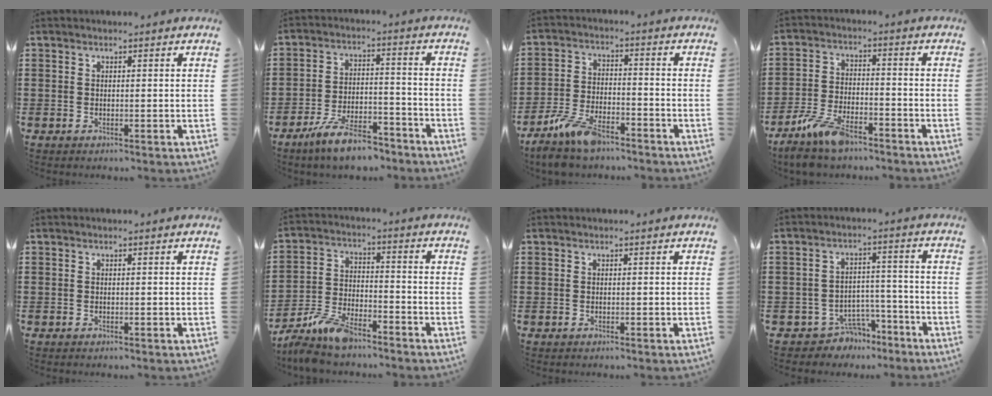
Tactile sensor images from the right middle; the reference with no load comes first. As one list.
[{"total": 8.6, "force": [-7.1, 1.9, 4.5], "torque": [-0.090, 0.010, -0.134]}, {"total": 7.8, "force": [-6.1, 2.5, 4.1], "torque": [-0.087, 0.004, -0.116]}, {"total": 7.5, "force": [-5.8, 2.3, 4.2], "torque": [-0.096, -0.001, -0.111]}, {"total": 0.0}, {"total": 7.7, "force": [-6.5, 2.1, 3.6], "torque": [-0.086, 0.005, -0.128]}, {"total": 0.0}, {"total": 5.1, "force": [-4.5, 2.2, 0.9], "torque": [-0.024, 0.015, -0.088]}]